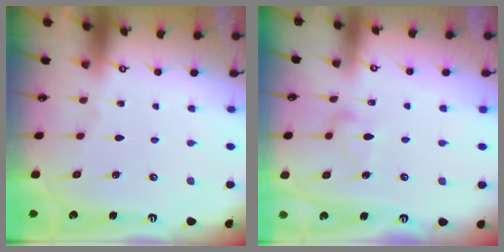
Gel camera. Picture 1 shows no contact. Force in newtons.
{"total": 9.8, "press": 9.8, "slide": 0.1}